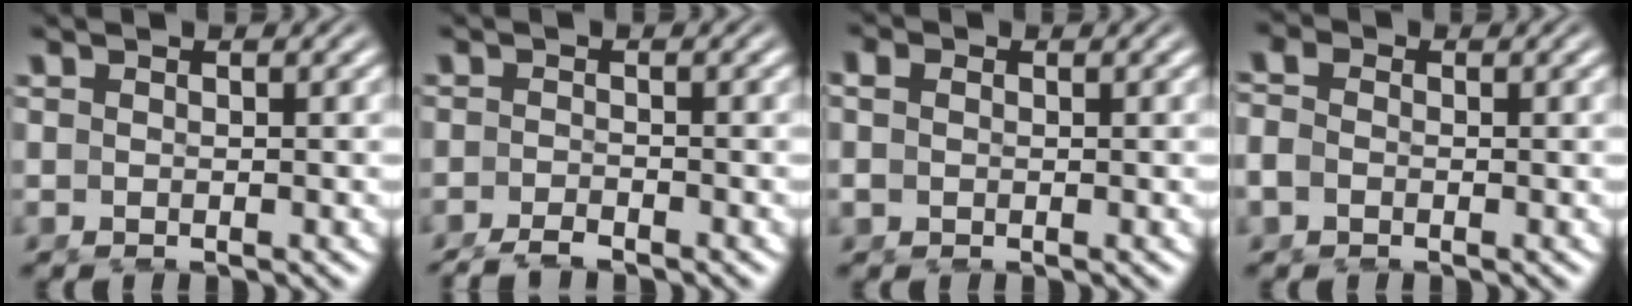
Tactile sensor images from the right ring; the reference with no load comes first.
{"total": 1.8, "force": [-1.8, -0.2, 0.1], "torque": [-0.002, -0.003, -0.033]}
{"total": 1.1, "force": [0.1, 0.9, 0.6], "torque": [-0.021, -0.008, 0.006]}
{"total": 2.0, "force": [-0.4, 1.7, 0.9], "torque": [-0.026, -0.006, -0.011]}